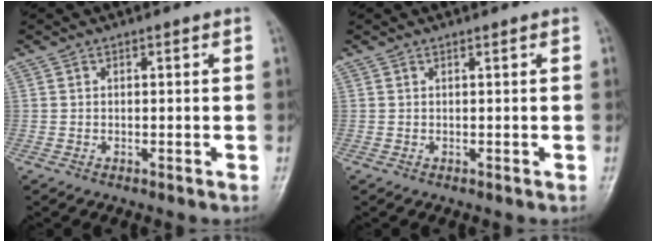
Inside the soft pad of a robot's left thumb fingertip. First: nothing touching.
{"total": 0.0}